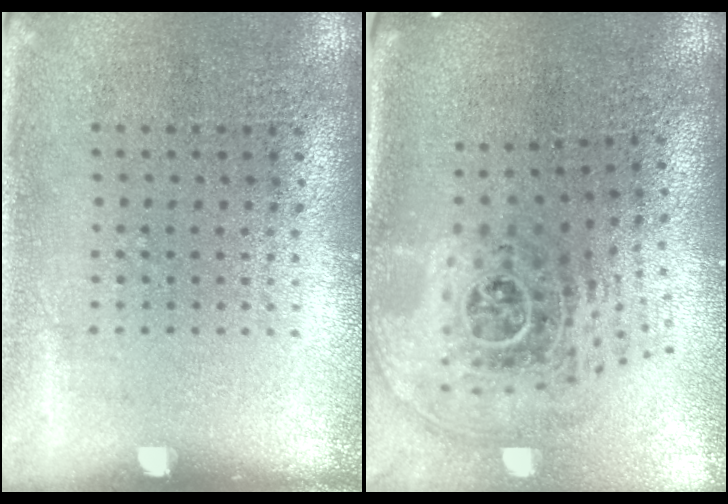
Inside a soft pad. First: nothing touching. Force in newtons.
{"total": 2.7, "press": 1.8, "slide": 2.0}